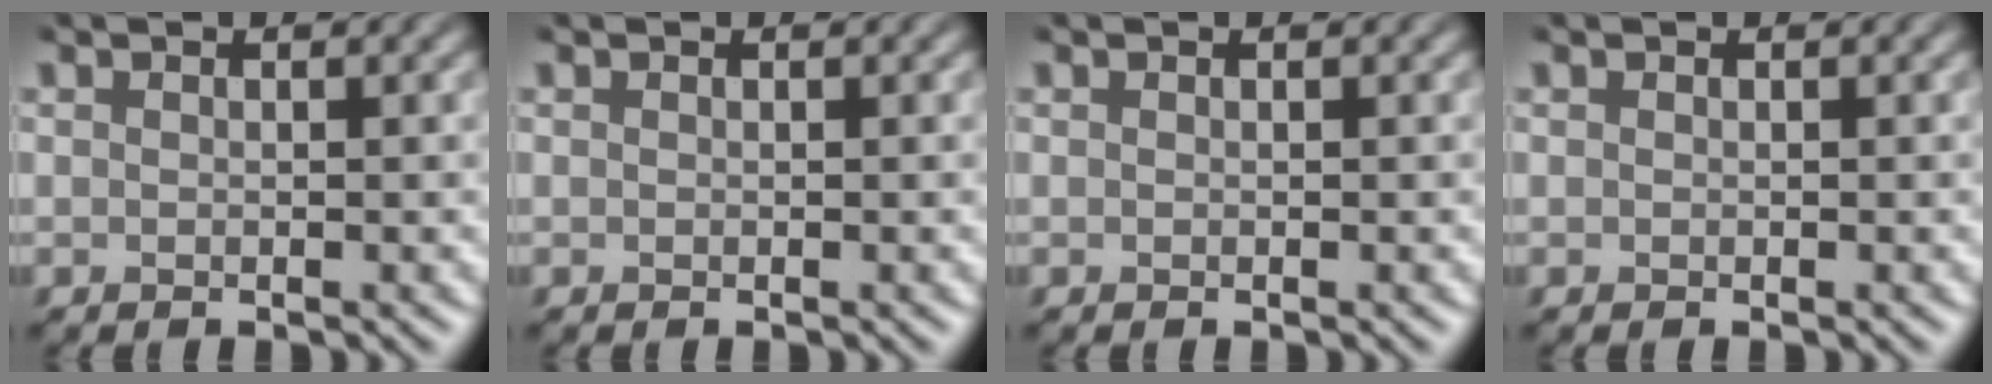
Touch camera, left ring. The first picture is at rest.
{"total": 0.0}
{"total": 0.0}
{"total": 0.0}